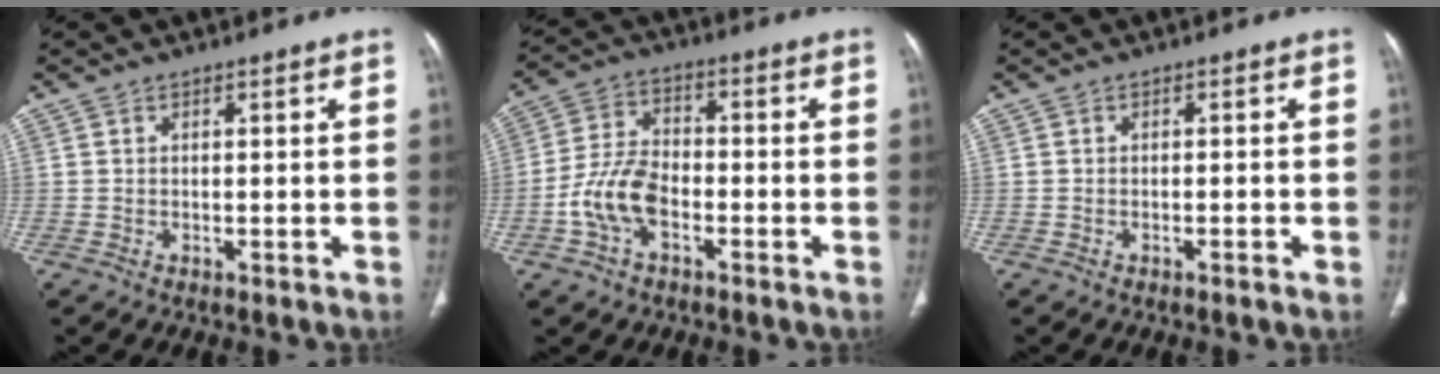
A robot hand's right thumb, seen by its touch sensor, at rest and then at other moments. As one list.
[{"total": 9.2, "force": [-3.3, 5.5, 6.6], "torque": [-0.132, 0.029, -0.067]}, {"total": 1.1, "force": [-0.5, 0.2, 0.9], "torque": [-0.021, 0.002, -0.007]}]